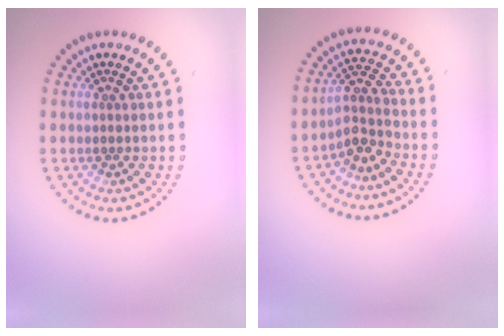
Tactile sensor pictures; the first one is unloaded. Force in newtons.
{"total": 2.6, "press": 2.0, "slide": 1.7}